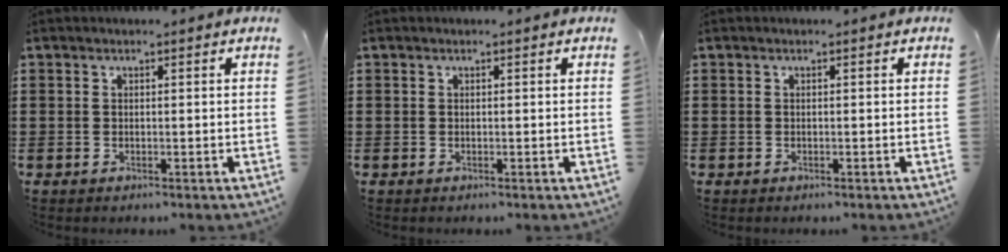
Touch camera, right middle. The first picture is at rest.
{"total": 0.0}
{"total": 0.0}